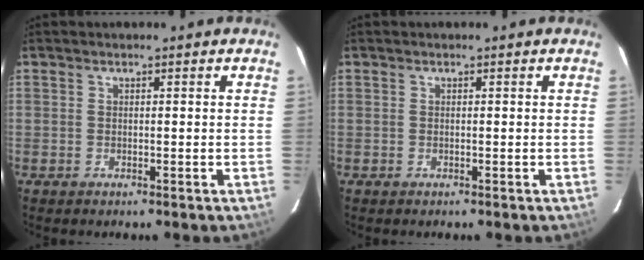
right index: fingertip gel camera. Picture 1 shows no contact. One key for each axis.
{"total": 0.0}